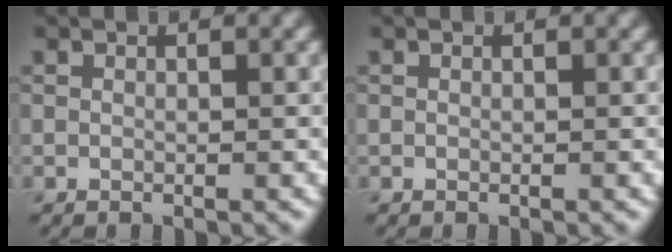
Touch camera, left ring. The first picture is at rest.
{"total": 0.0}